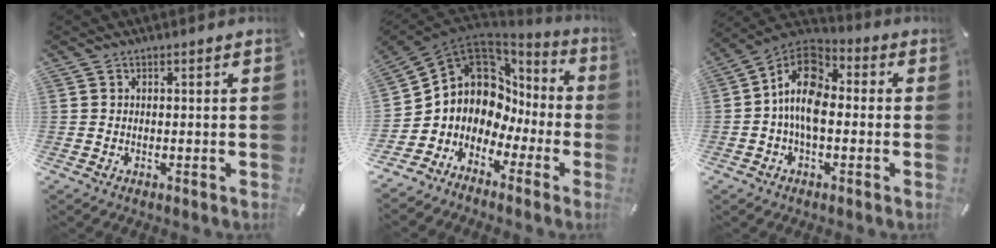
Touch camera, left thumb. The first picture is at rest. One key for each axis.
{"total": 8.8, "fx": 2.5, "fy": 8.0, "fz": 2.7, "tx": -0.070, "ty": -0.052, "tz": 0.050}
{"total": 11.7, "fx": -1.1, "fy": 7.1, "fz": 9.3, "tx": -0.188, "ty": -0.004, "tz": -0.024}